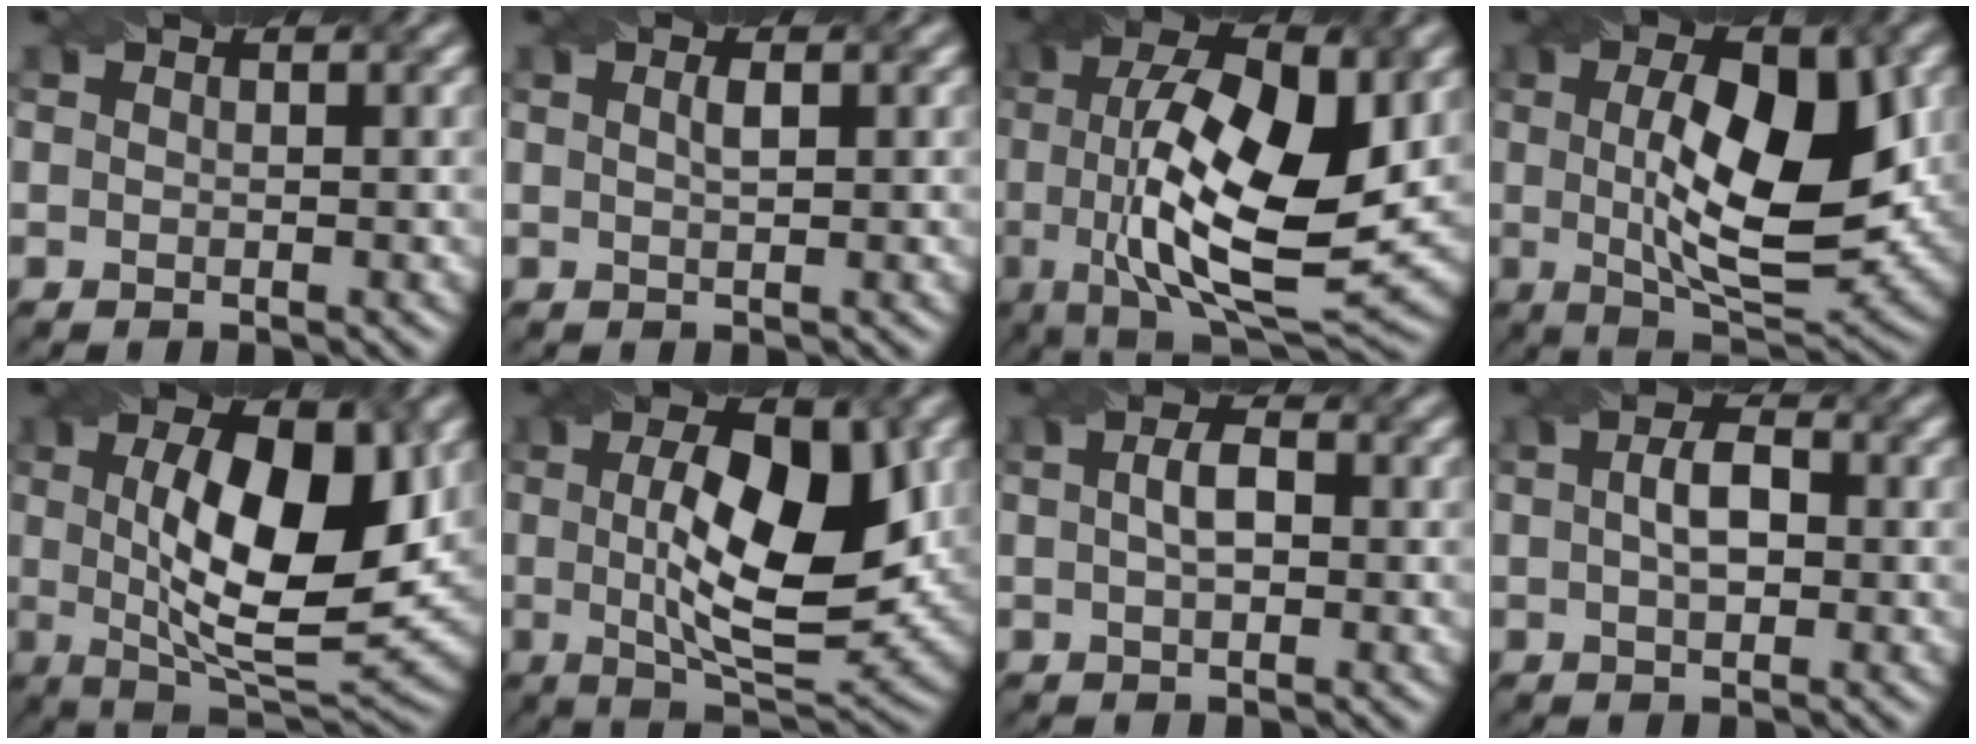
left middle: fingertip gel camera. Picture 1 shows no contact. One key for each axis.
{"total": 1.1, "fx": 0.2, "fy": 0.3, "fz": 1.0, "tx": -0.015, "ty": 0.006, "tz": 0.003}
{"total": 14.0, "fx": 0.6, "fy": 5.4, "fz": 13.0, "tx": -0.220, "ty": -0.003, "tz": 0.010}
{"total": 10.9, "fx": 0.9, "fy": 3.9, "fz": 10.1, "tx": -0.156, "ty": 0.000, "tz": 0.020}
{"total": 11.7, "fx": 1.5, "fy": 4.3, "fz": 10.7, "tx": -0.161, "ty": -0.001, "tz": 0.028}
{"total": 10.8, "fx": 1.0, "fy": 4.0, "fz": 10.0, "tx": -0.155, "ty": 0.000, "tz": 0.022}
{"total": 2.5, "fx": 0.1, "fy": 1.2, "fz": 2.2, "tx": -0.044, "ty": 0.007, "tz": 0.002}
{"total": 3.2, "fx": 0.1, "fy": 1.6, "fz": 2.7, "tx": -0.055, "ty": 0.007, "tz": 0.001}